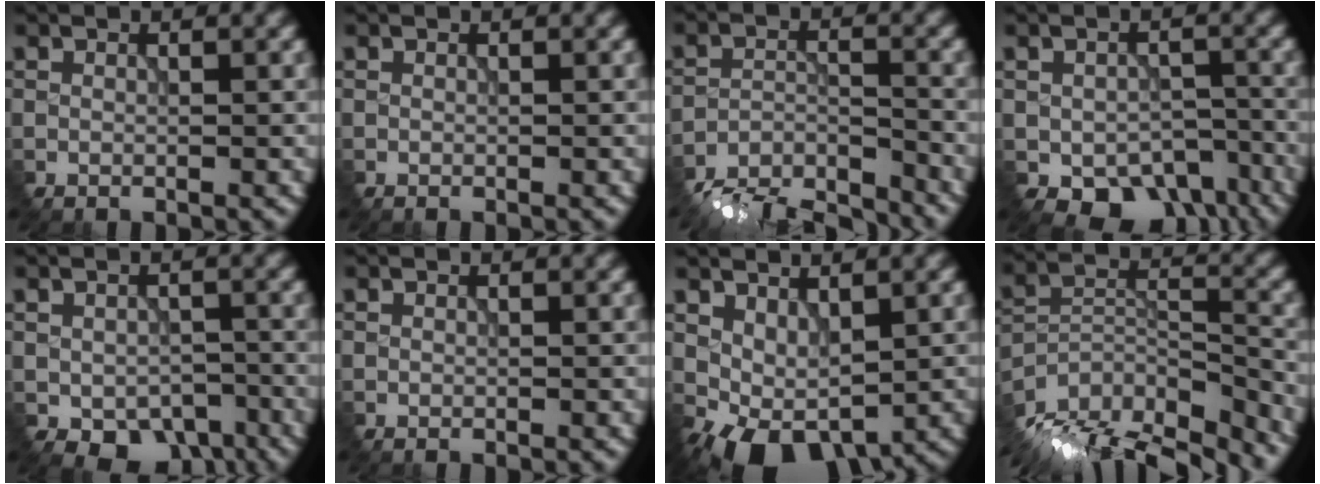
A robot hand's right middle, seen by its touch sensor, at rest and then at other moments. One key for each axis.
{"total": 0.0}
{"total": 9.4, "fx": -8.9, "fy": 1.8, "fz": 2.2, "tx": -0.035, "ty": -0.007, "tz": -0.151}
{"total": 7.4, "fx": -4.2, "fy": 4.5, "fz": 4.0, "tx": -0.056, "ty": -0.035, "tz": -0.045}
{"total": 5.8, "fx": -3.0, "fy": 3.8, "fz": 3.1, "tx": -0.047, "ty": -0.028, "tz": -0.030}
{"total": 0.0}
{"total": 4.8, "fx": -1.3, "fy": 3.0, "fz": 3.6, "tx": -0.061, "ty": -0.007, "tz": -0.013}
{"total": 16.4, "fx": -14.3, "fy": 6.0, "fz": 5.4, "tx": -0.103, "ty": -0.001, "tz": -0.190}